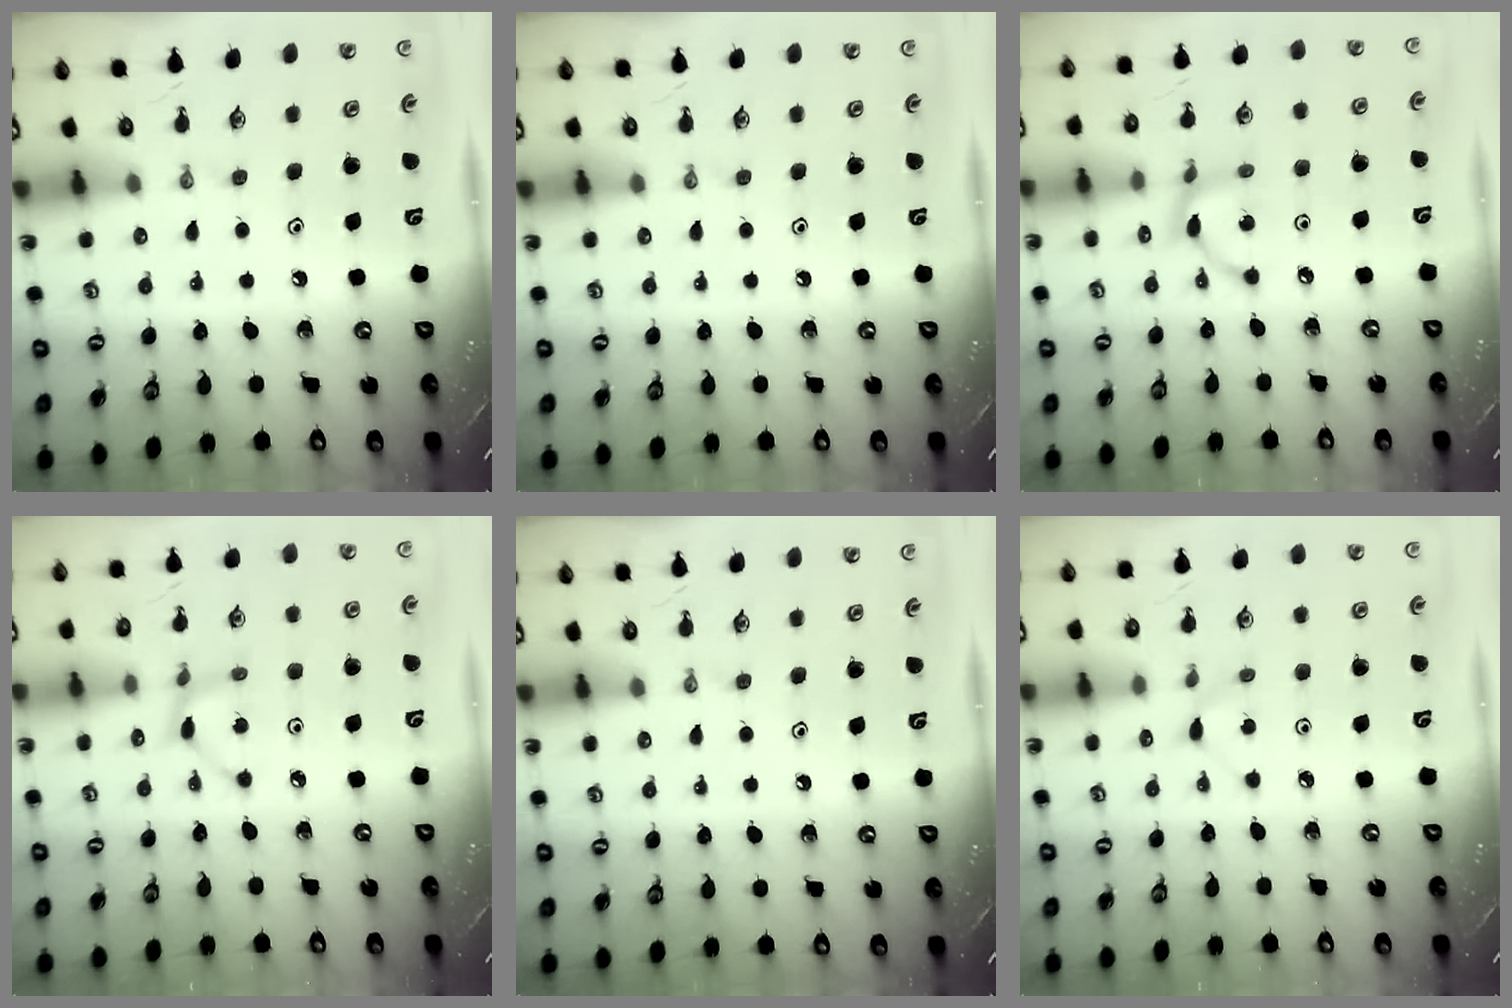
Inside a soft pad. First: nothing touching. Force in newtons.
{"total": 0.0}
{"total": 5.5, "press": 5.5, "slide": 0.1}
{"total": 3.6, "press": 3.6, "slide": 0.3}
{"total": 0.0}
{"total": 2.5, "press": 2.5, "slide": 0.3}